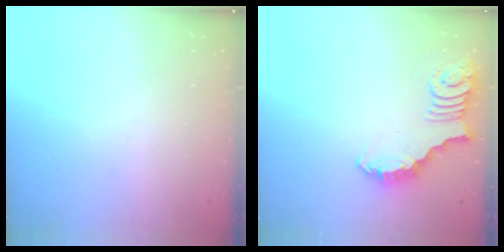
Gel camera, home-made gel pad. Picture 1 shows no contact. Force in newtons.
{"total": 2.6, "press": 2.5, "slide": 0.5}